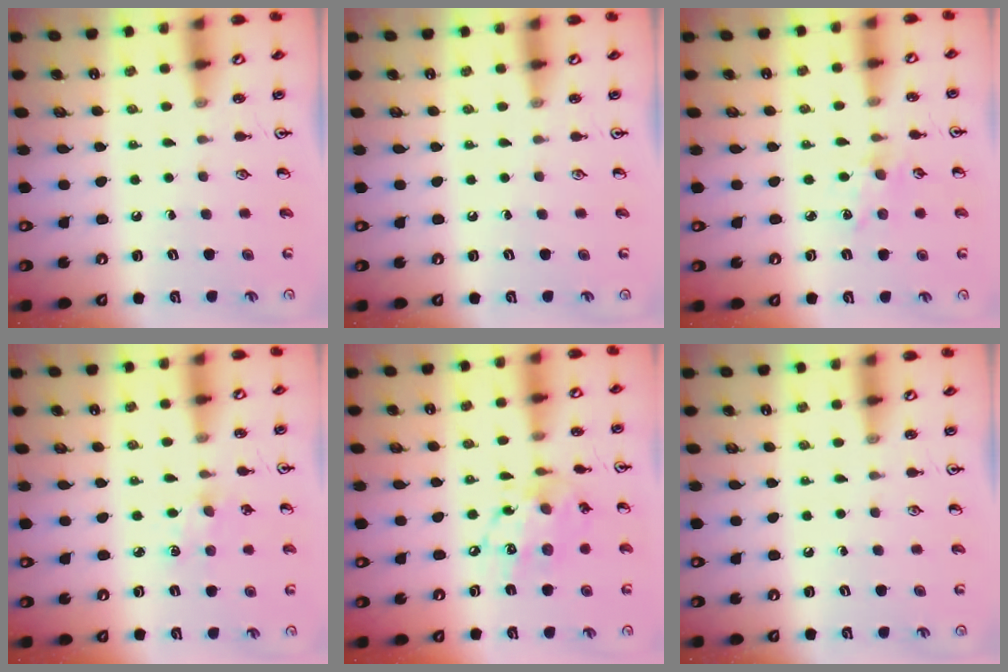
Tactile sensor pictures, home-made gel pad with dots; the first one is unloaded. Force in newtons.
{"total": 0.0}
{"total": 3.0, "press": 3.0, "slide": 0.4}
{"total": 4.0, "press": 3.9, "slide": 0.5}
{"total": 13.2, "press": 13.2, "slide": 0.9}
{"total": 0.0}